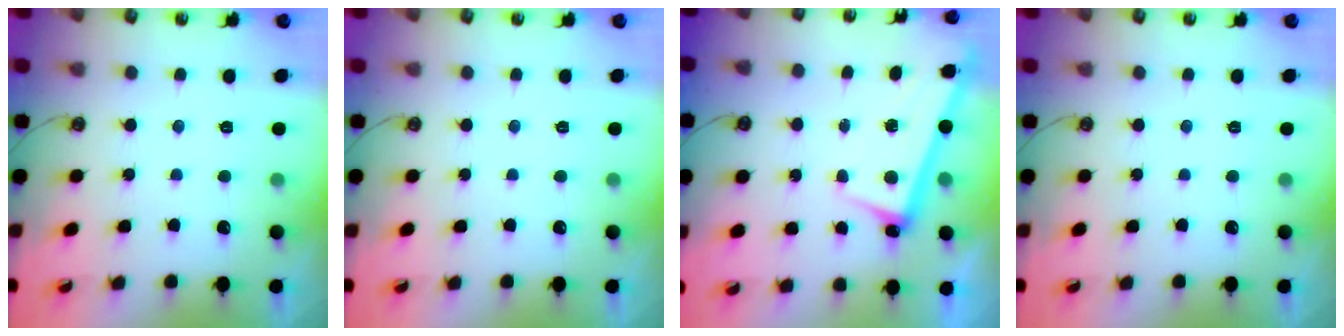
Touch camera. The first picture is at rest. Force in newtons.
{"total": 0.0}
{"total": 2.6, "press": 2.4, "slide": 0.9}
{"total": 0.0}